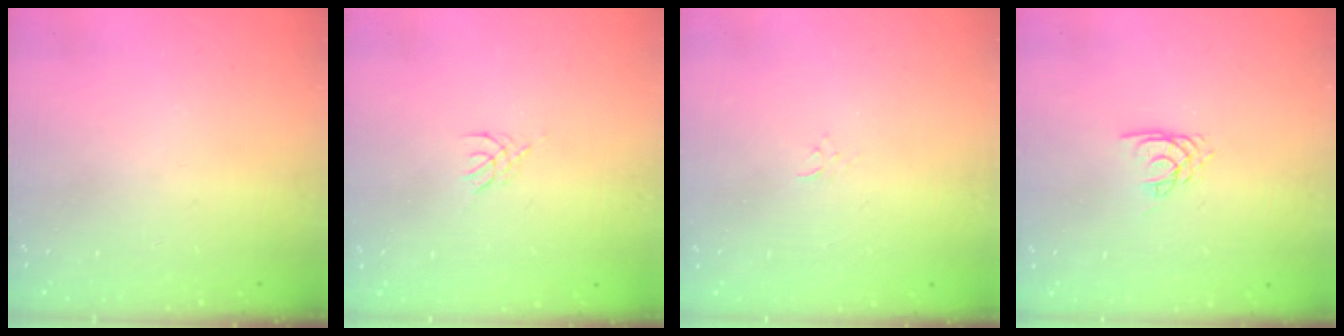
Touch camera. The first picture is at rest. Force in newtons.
{"total": 1.2, "press": 1.2, "slide": 0.3}
{"total": 2.4, "press": 2.4, "slide": 0.3}
{"total": 2.1, "press": 2.1, "slide": 0.1}